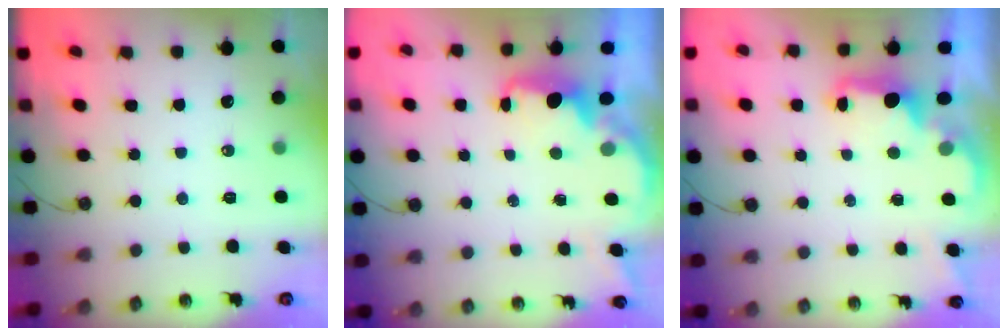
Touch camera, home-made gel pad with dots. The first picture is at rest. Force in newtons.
{"total": 2.5, "press": 2.4, "slide": 0.8}
{"total": 2.2, "press": 2.1, "slide": 0.8}